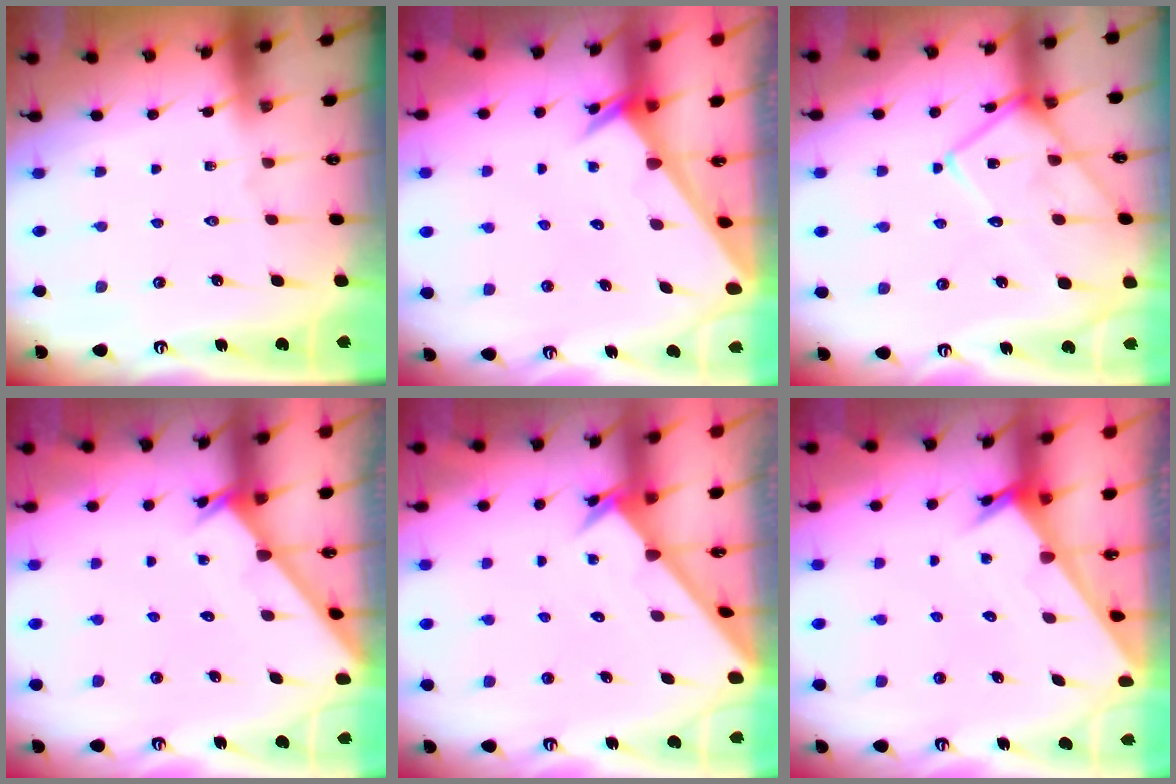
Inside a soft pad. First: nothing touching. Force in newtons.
{"total": 2.3, "press": 2.3, "slide": 0.1}
{"total": 14.6, "press": 14.6, "slide": 1.0}
{"total": 1.9, "press": 1.9, "slide": 0.1}
{"total": 2.5, "press": 2.5, "slide": 0.2}
{"total": 2.5, "press": 2.5, "slide": 0.1}